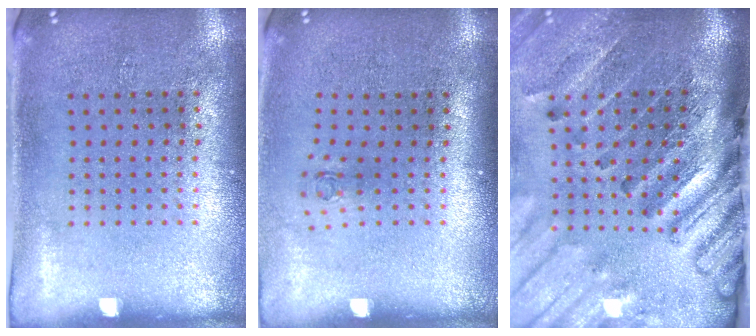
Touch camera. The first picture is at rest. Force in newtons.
{"total": 0.6, "press": 0.3, "slide": 0.6}
{"total": 4.4, "press": 3.3, "slide": 3.0}